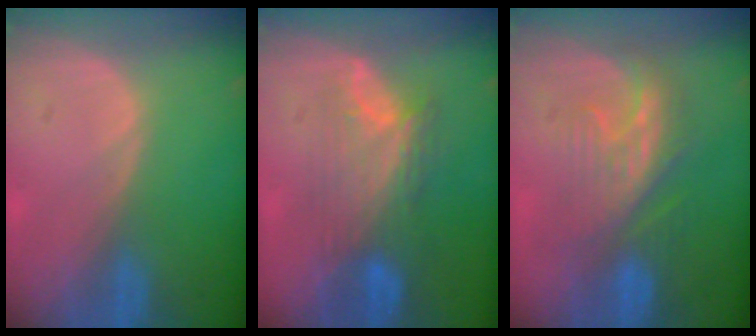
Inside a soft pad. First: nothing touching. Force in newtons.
{"total": 7.6, "press": 7.3, "slide": 2.3}
{"total": 7.7, "press": 7.5, "slide": 1.5}